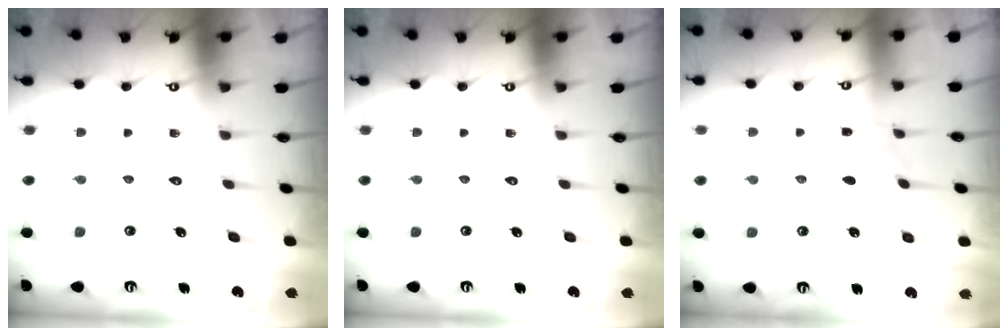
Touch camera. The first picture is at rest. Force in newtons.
{"total": 0.0}
{"total": 2.3, "press": 2.3, "slide": 0.3}